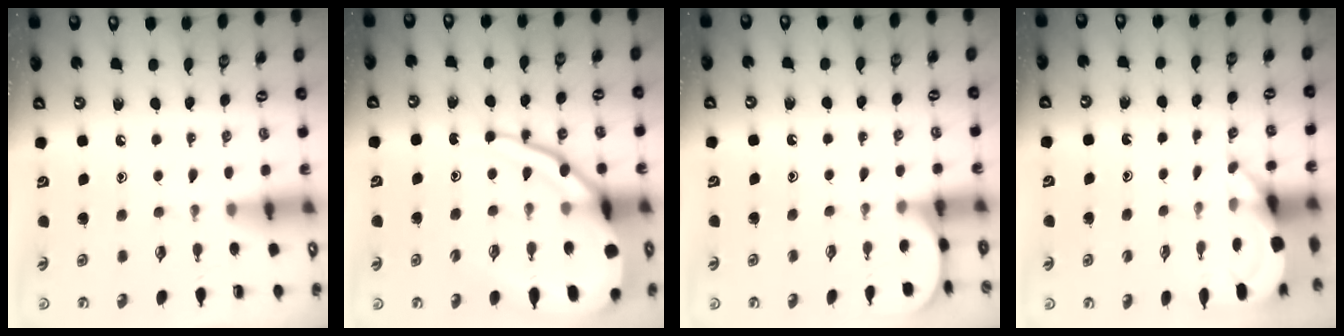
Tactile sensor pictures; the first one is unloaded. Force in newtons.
{"total": 16.7, "press": 16.6, "slide": 1.6}
{"total": 0.7, "press": 0.7, "slide": 0.1}
{"total": 3.6, "press": 3.6, "slide": 0.2}